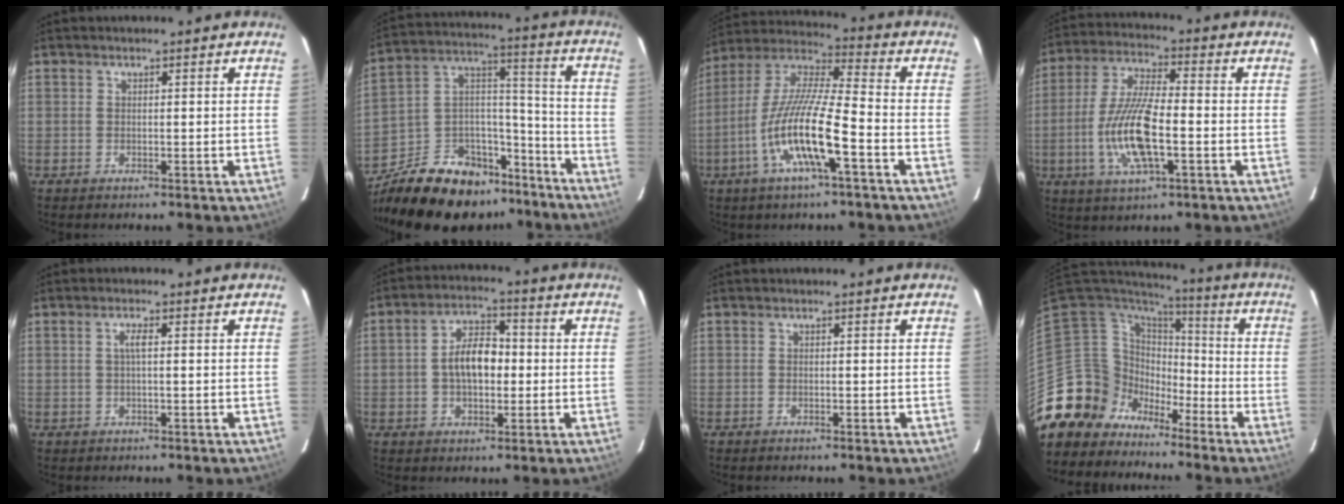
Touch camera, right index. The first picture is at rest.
{"total": 24.4, "force": [-18.1, 12.6, 10.4], "torque": [-0.218, 0.067, -0.264]}
{"total": 15.4, "force": [-6.2, 2.0, 13.9], "torque": [-0.277, -0.008, -0.127]}
{"total": 13.6, "force": [-3.4, 3.7, 12.6], "torque": [-0.262, -0.006, -0.066]}
{"total": 1.7, "force": [0.2, 0.1, 1.7], "torque": [-0.033, 0.003, 0.001]}
{"total": 8.2, "force": [-0.4, 4.7, 6.8], "torque": [-0.125, 0.020, -0.004]}
{"total": 0.6, "force": [-0.5, 0.2, 0.3], "torque": [-0.007, -0.002, -0.010]}
{"total": 13.1, "force": [-9.0, 9.4, 1.5], "torque": [-0.062, 0.030, -0.165]}